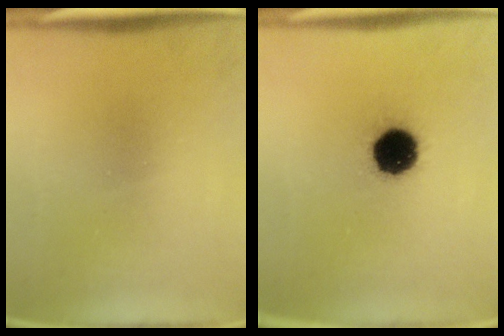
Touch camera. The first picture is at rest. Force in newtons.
{"total": 11.0}